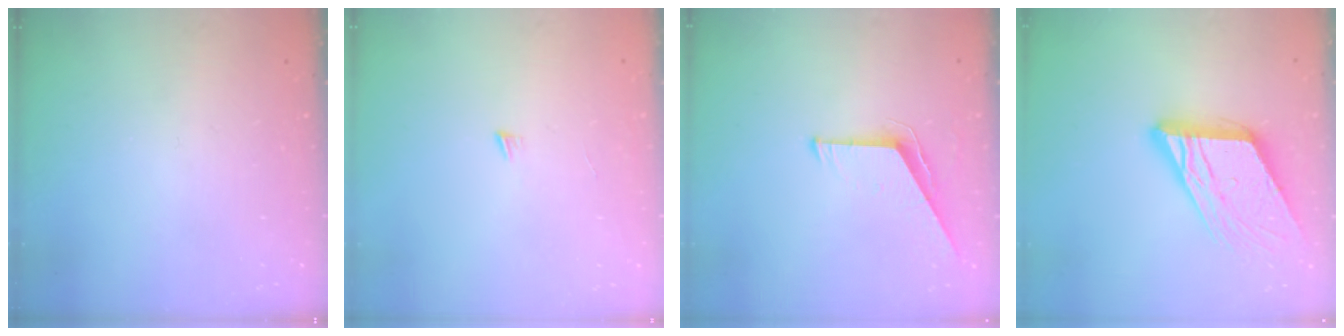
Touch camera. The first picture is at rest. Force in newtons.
{"total": 3.1, "press": 3.1, "slide": 0.3}
{"total": 6.2, "press": 6.2, "slide": 0.5}
{"total": 15.7, "press": 15.6, "slide": 1.8}